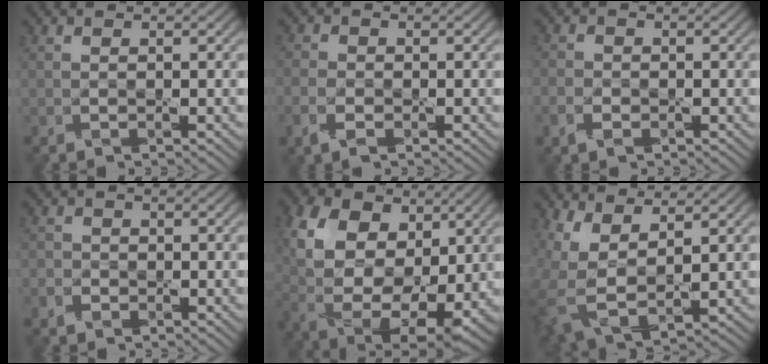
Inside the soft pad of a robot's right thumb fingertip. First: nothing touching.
{"total": 3.7, "force": [-1.7, 2.3, 2.3], "torque": [-0.060, -0.007, -0.041]}
{"total": 2.6, "force": [-1.3, 1.9, 1.3], "torque": [-0.033, -0.004, -0.031]}
{"total": 2.1, "force": [-1.2, 1.5, 0.6], "torque": [-0.013, -0.002, -0.030]}
{"total": 14.1, "force": [2.9, 9.5, 9.9], "torque": [-0.221, -0.005, 0.056]}
{"total": 9.2, "force": [1.5, 5.5, 7.2], "torque": [-0.200, -0.028, 0.044]}